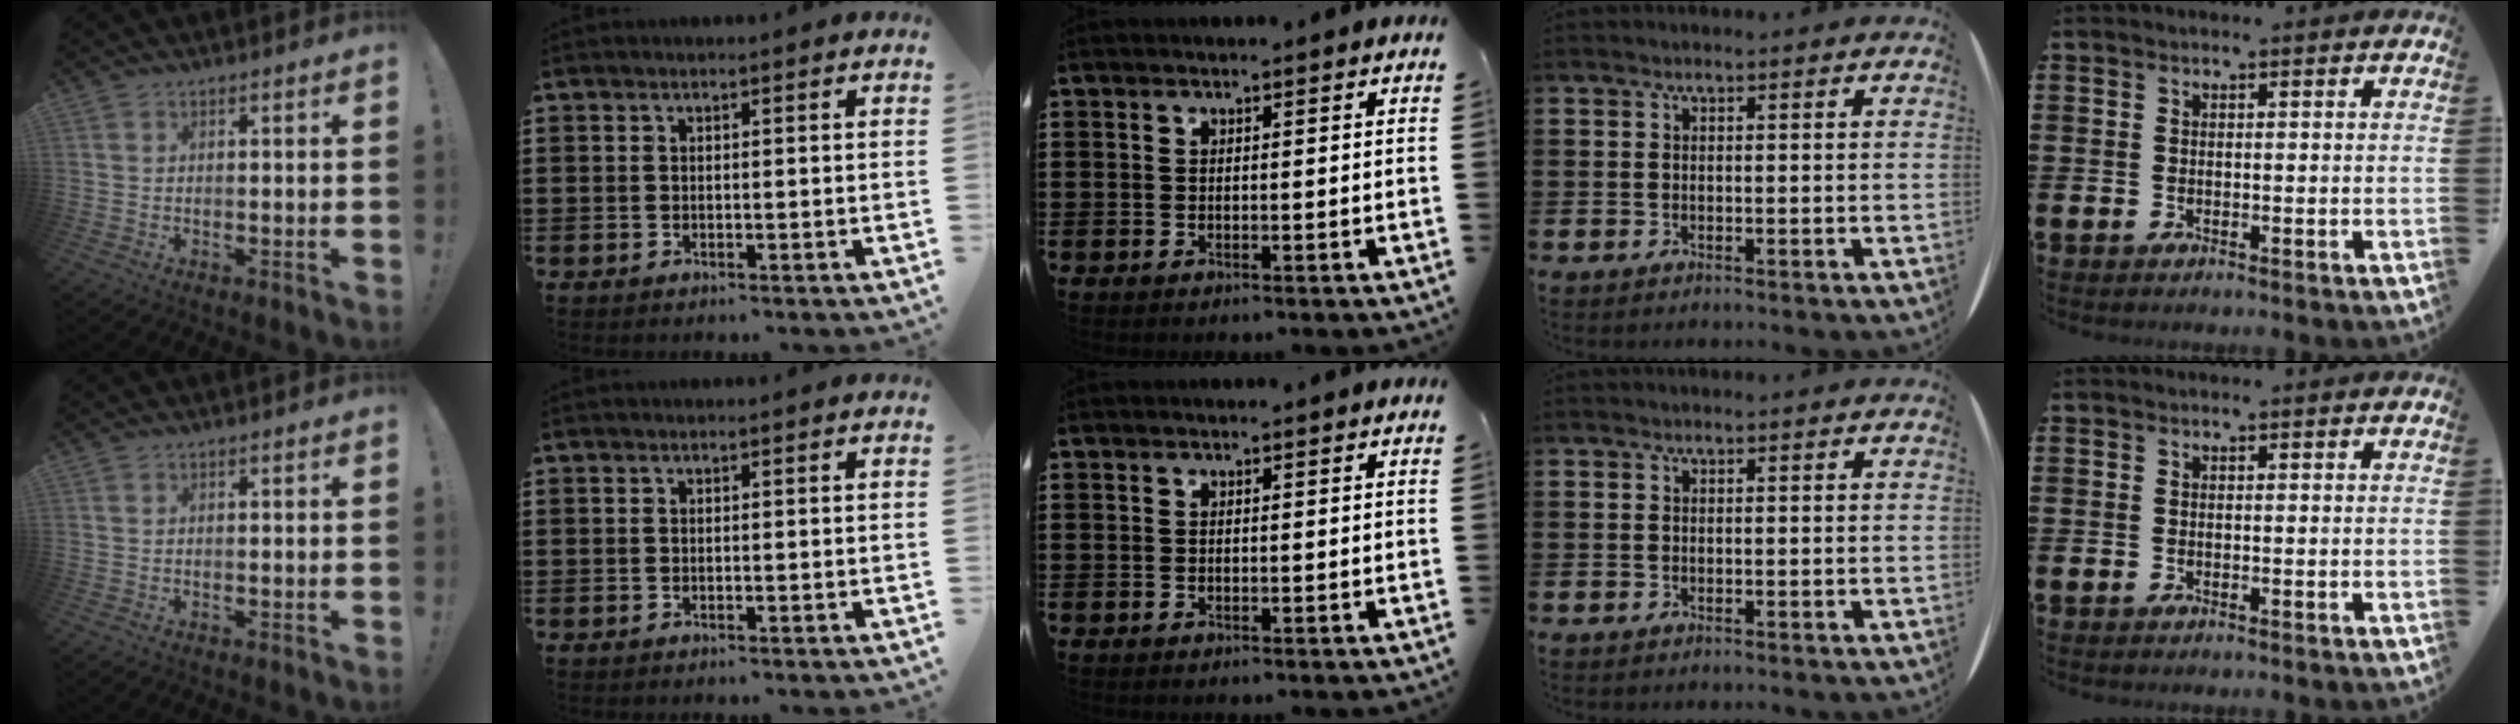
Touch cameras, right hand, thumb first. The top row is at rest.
{}